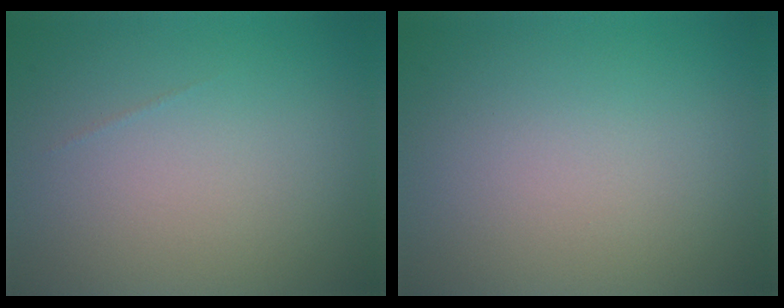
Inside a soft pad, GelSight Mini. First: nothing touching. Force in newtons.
{"total": 0.0}